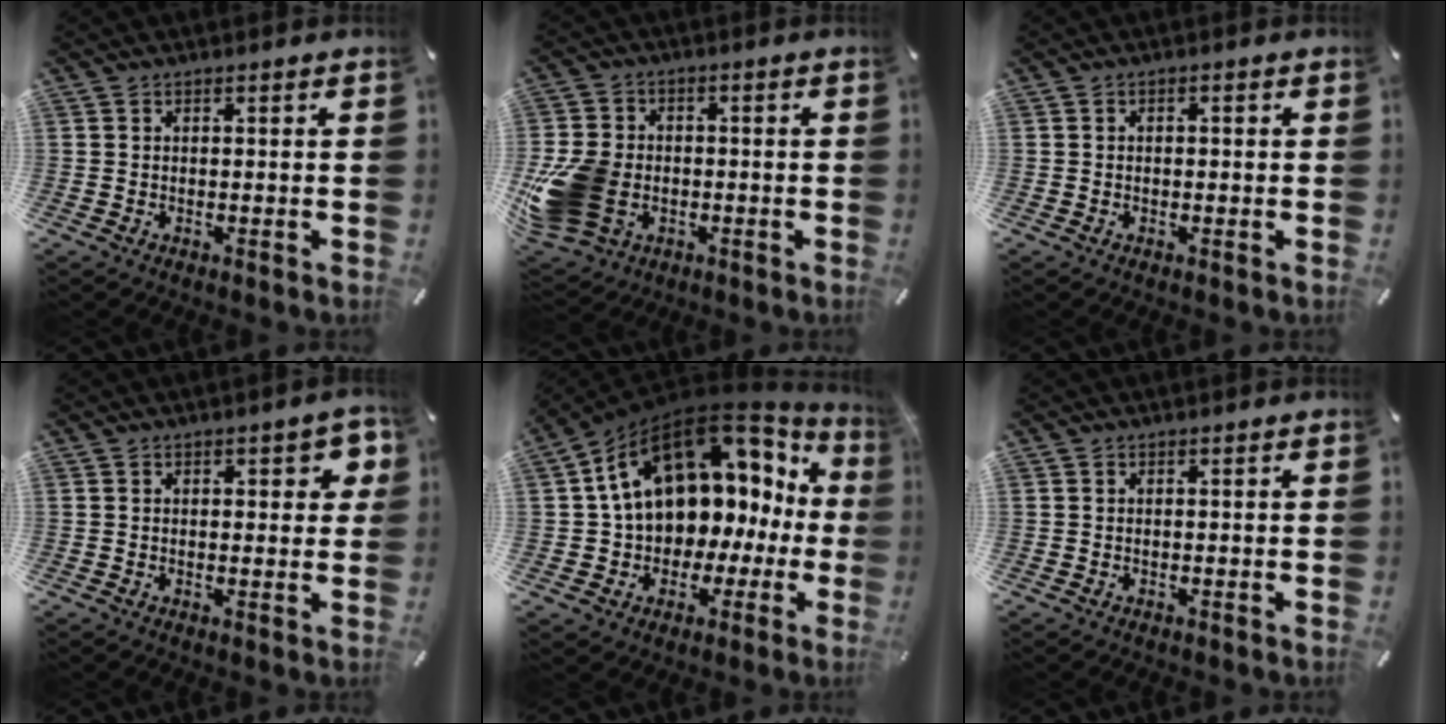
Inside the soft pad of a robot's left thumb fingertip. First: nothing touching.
{"total": 15.6, "force": [-3.8, 12.3, 8.8], "torque": [-0.184, 0.022, -0.067]}
{"total": 0.8, "force": [-0.3, 0.5, 0.5], "torque": [-0.009, 0.002, -0.006]}
{"total": 4.3, "force": [1.5, 2.1, 3.4], "torque": [-0.036, -0.002, 0.019]}
{"total": 16.9, "force": [7.5, 11.4, 10.1], "torque": [-0.172, -0.059, 0.129]}
{"total": 0.0}